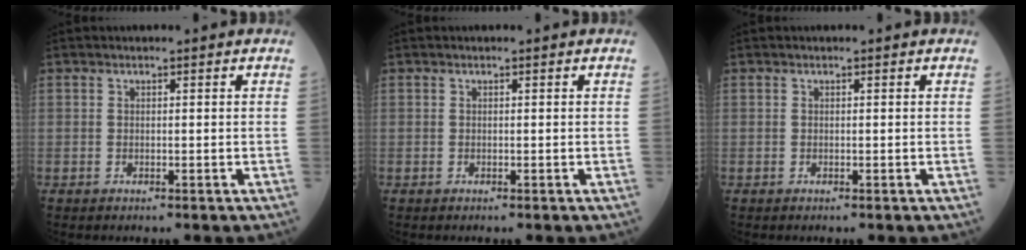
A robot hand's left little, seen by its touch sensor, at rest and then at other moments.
{"total": 0.0}
{"total": 0.0}